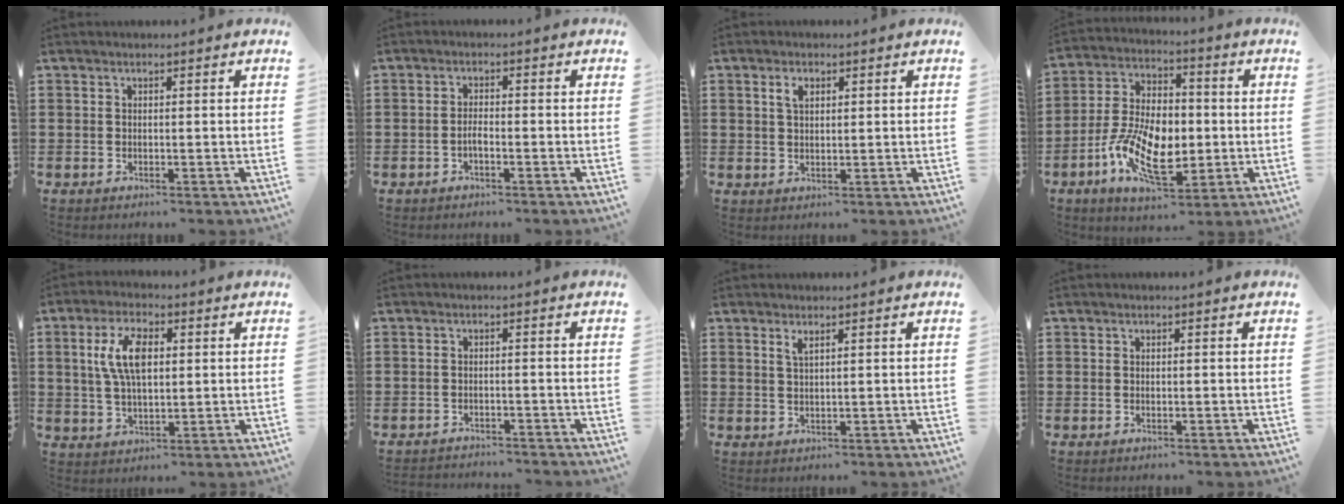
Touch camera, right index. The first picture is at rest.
{"total": 1.6, "force": [-0.8, 0.3, 1.3], "torque": [-0.025, 0.000, -0.014]}
{"total": 2.2, "force": [1.1, 1.2, 1.6], "torque": [-0.035, 0.005, 0.019]}
{"total": 11.8, "force": [-2.8, 6.5, 9.4], "torque": [-0.215, 0.001, -0.054]}
{"total": 7.9, "force": [1.7, 3.6, 6.8], "torque": [-0.147, 0.011, 0.025]}
{"total": 1.7, "force": [-1.7, 0.0, -0.1], "torque": [-0.003, 0.000, -0.037]}
{"total": 1.5, "force": [1.0, 0.3, 1.1], "torque": [-0.023, 0.001, 0.018]}
{"total": 0.0}